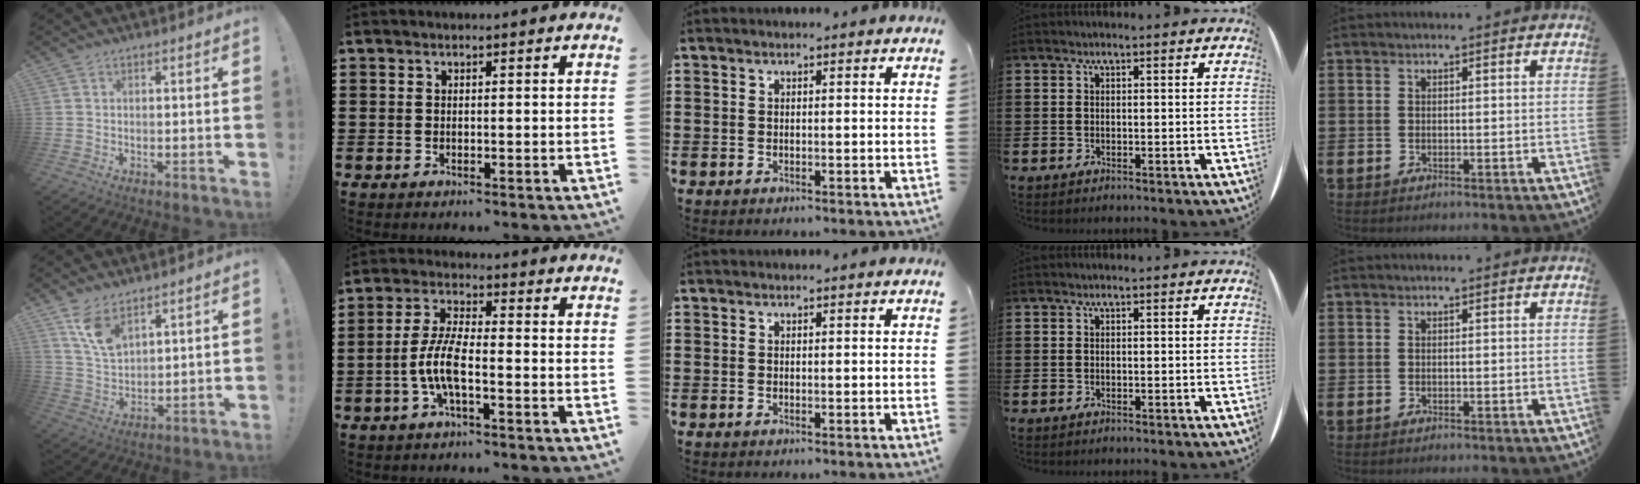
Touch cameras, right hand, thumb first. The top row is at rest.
{"thumb": {"total": 9.3, "force": [6.5, 4.1, 5.1], "torque": [-0.097, -0.033, 0.125]}, "index": {"total": 6.7, "force": [-2.2, 1.8, 6.0], "torque": [-0.146, -0.015, -0.048]}}